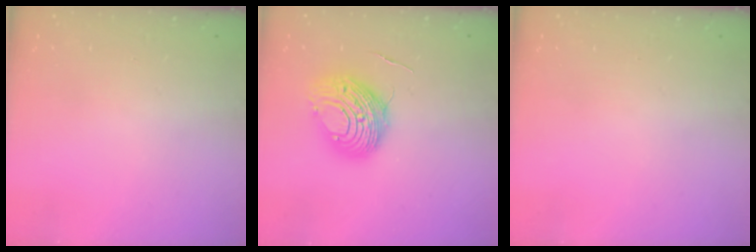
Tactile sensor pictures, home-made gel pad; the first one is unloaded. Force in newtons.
{"total": 11.2, "press": 11.2, "slide": 1.2}
{"total": 0.0}